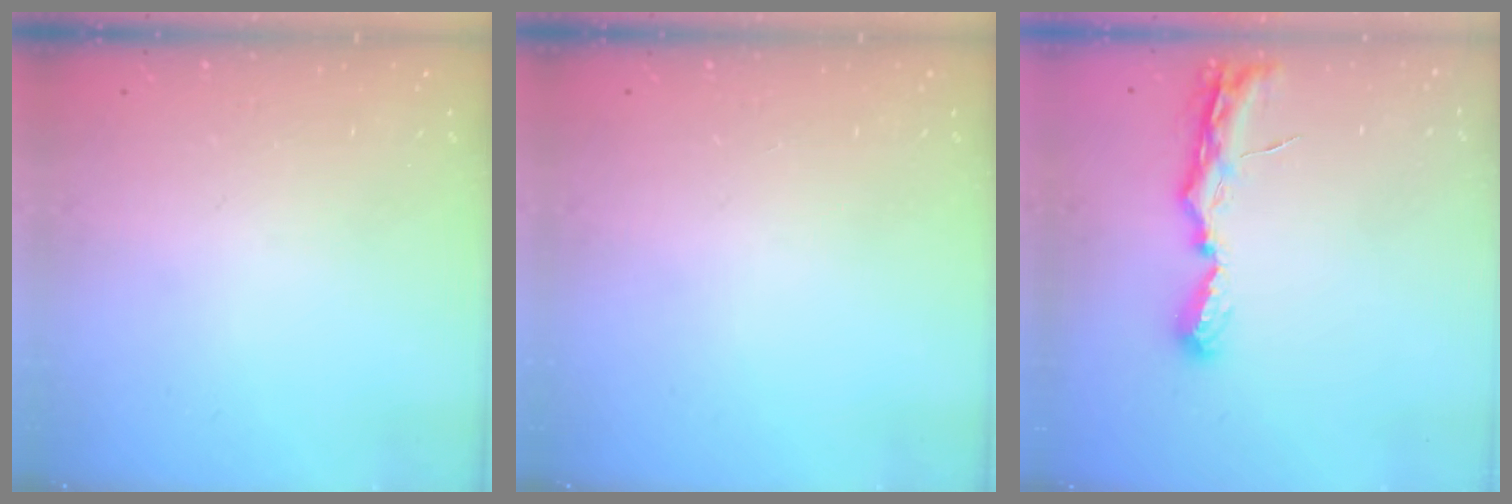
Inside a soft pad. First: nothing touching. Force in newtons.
{"total": 0.0}
{"total": 7.5, "press": 7.5, "slide": 0.4}